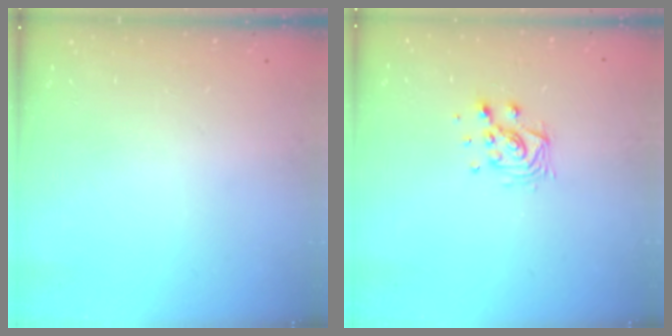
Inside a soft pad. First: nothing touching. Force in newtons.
{"total": 9.8, "press": 9.8, "slide": 0.6}